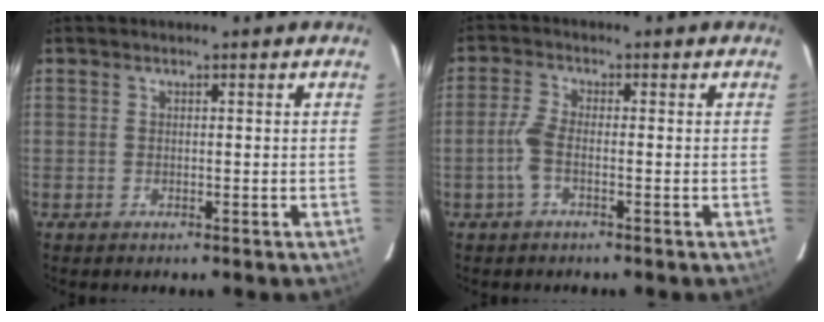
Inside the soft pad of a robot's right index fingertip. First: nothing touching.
{"total": 3.6, "force": [-1.3, 0.9, 3.2], "torque": [-0.081, 0.004, -0.027]}